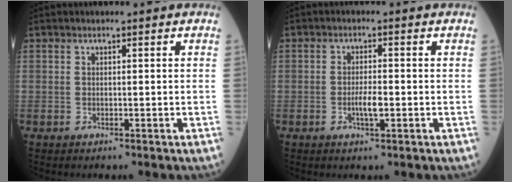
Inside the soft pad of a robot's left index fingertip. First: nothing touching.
{"total": 2.8, "force": [-0.7, 0.5, 2.7], "torque": [-0.053, -0.001, -0.011]}